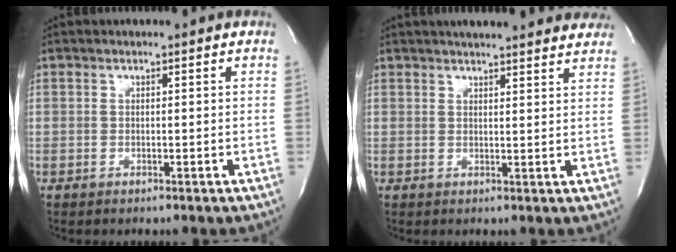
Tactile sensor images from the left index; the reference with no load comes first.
{"total": 16.0, "force": [14.4, 2.5, 6.4], "torque": [-0.083, 0.025, 0.173]}